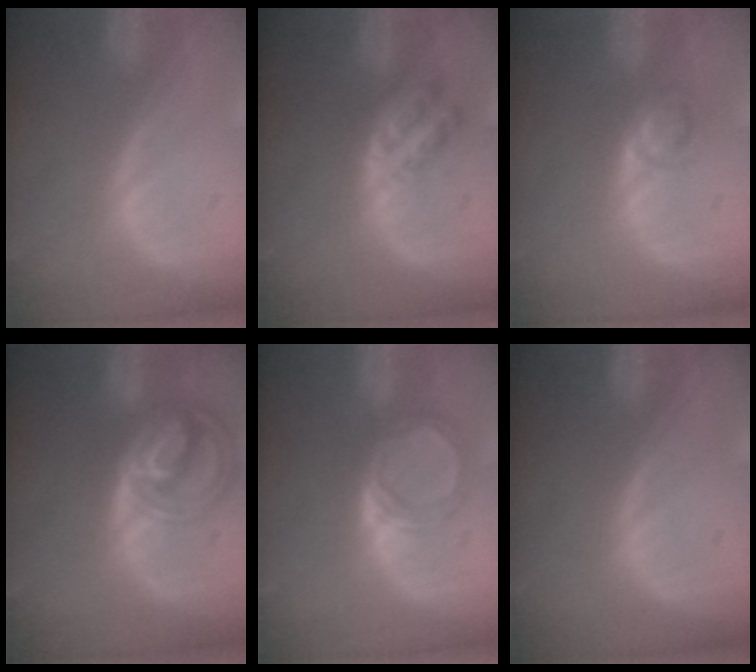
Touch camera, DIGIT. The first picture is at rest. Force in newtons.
{"total": 5.4, "press": 4.9, "slide": 2.2}
{"total": 3.0, "press": 2.9, "slide": 0.2}
{"total": 8.7, "press": 7.5, "slide": 4.4}
{"total": 5.4, "press": 4.8, "slide": 2.5}
{"total": 0.0}